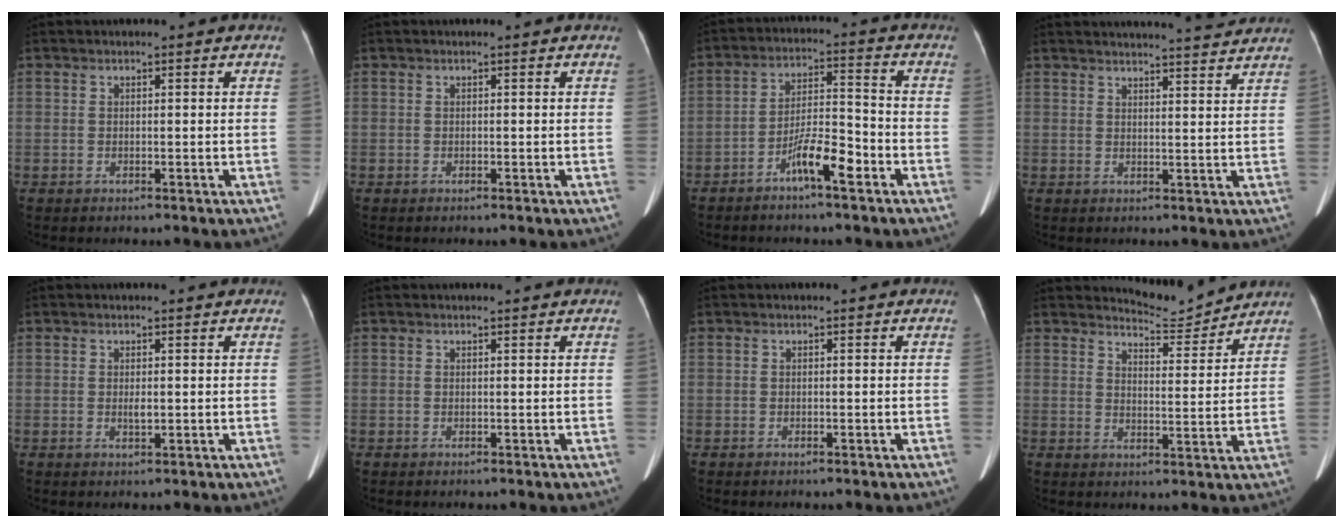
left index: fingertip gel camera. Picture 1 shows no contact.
{"total": 0.0}
{"total": 7.0, "force": [-4.3, 1.0, 5.5], "torque": [-0.105, 0.009, -0.076]}
{"total": 9.2, "force": [8.9, -0.5, 2.3], "torque": [-0.037, 0.001, 0.102]}
{"total": 1.4, "force": [0.5, 0.5, 1.2], "torque": [-0.025, 0.002, 0.008]}
{"total": 1.0, "force": [1.0, 0.1, 0.3], "torque": [-0.010, 0.007, 0.014]}
{"total": 0.0}
{"total": 5.9, "force": [5.9, -0.1, -0.6], "torque": [-0.003, -0.017, 0.086]}